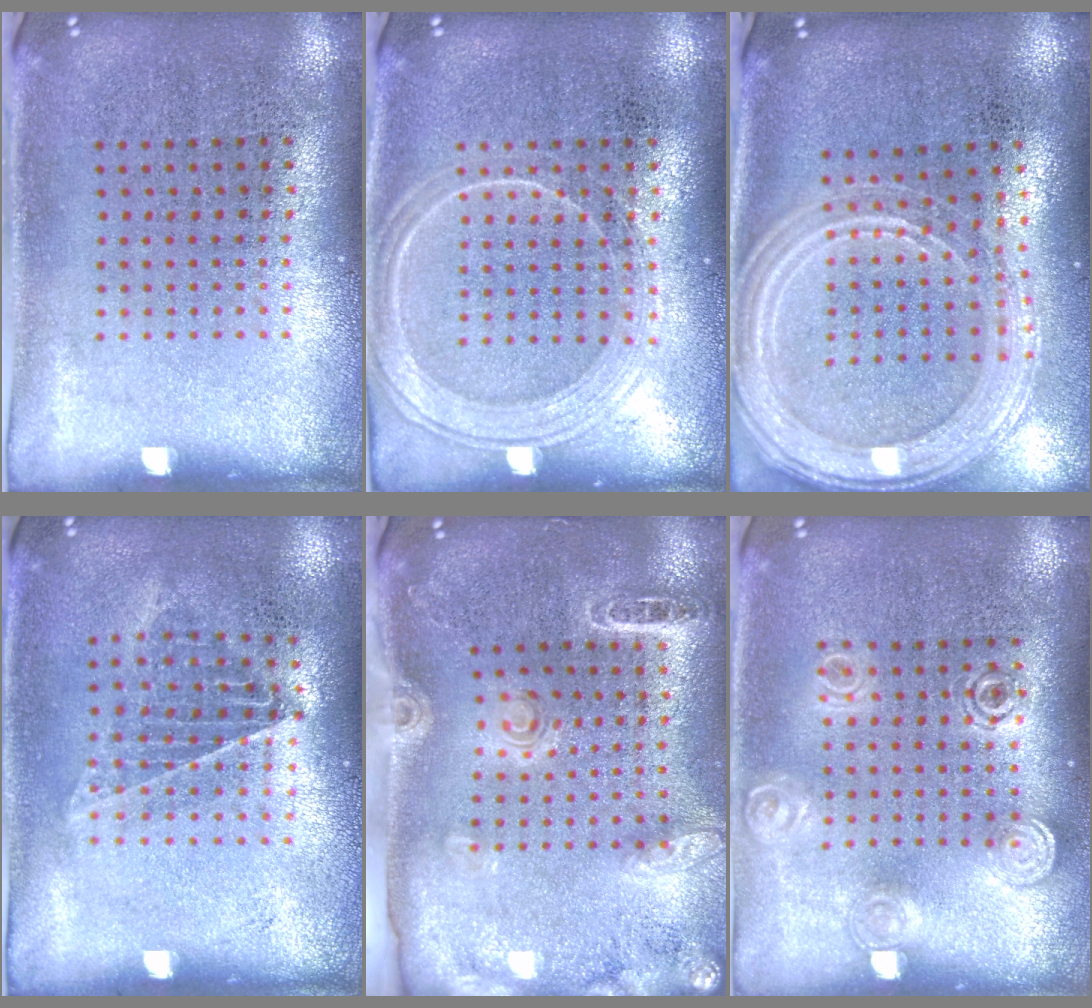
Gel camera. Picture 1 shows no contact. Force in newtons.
{"total": 2.4, "press": 2.4, "slide": 0.4}
{"total": 2.2, "press": 2.0, "slide": 0.8}
{"total": 0.9, "press": 0.9, "slide": 0.1}
{"total": 1.8, "press": 1.8, "slide": 0.2}
{"total": 1.4, "press": 1.2, "slide": 0.7}